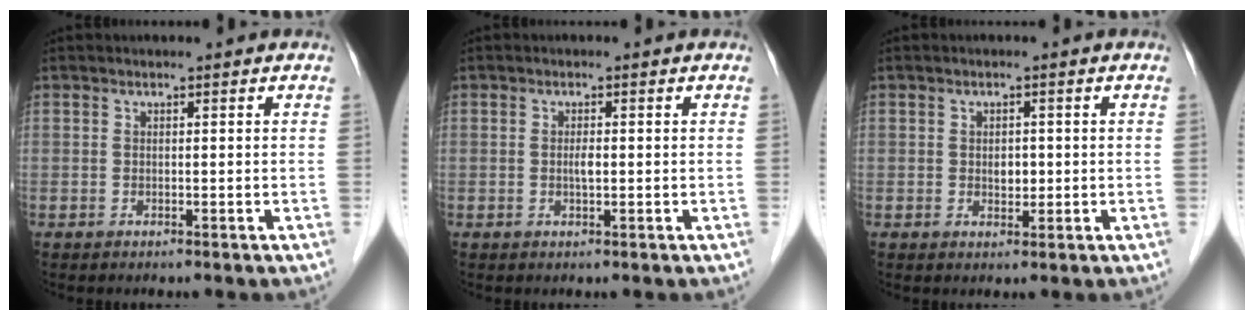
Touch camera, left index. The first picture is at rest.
{"total": 1.3, "force": [-0.1, 0.3, 1.3], "torque": [-0.025, 0.000, -0.001]}
{"total": 1.9, "force": [0.0, 1.3, 1.4], "torque": [-0.023, 0.000, 0.002]}